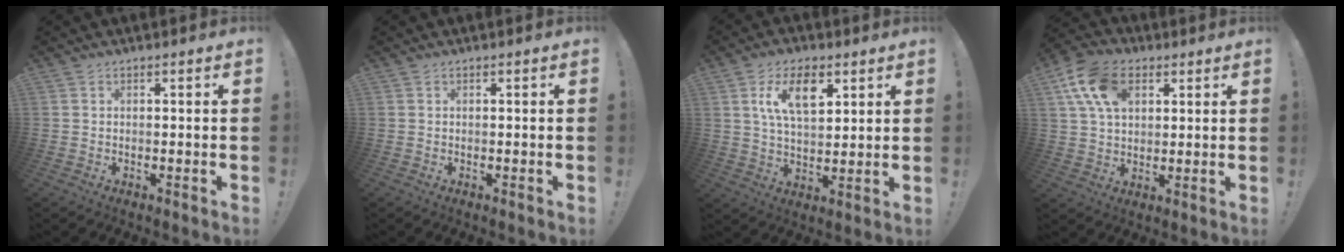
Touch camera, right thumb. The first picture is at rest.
{"total": 0.0}
{"total": 11.9, "force": [5.6, 6.2, 8.5], "torque": [-0.136, -0.009, 0.099]}
{"total": 14.4, "force": [6.0, 9.7, 8.8], "torque": [-0.154, -0.008, 0.118]}